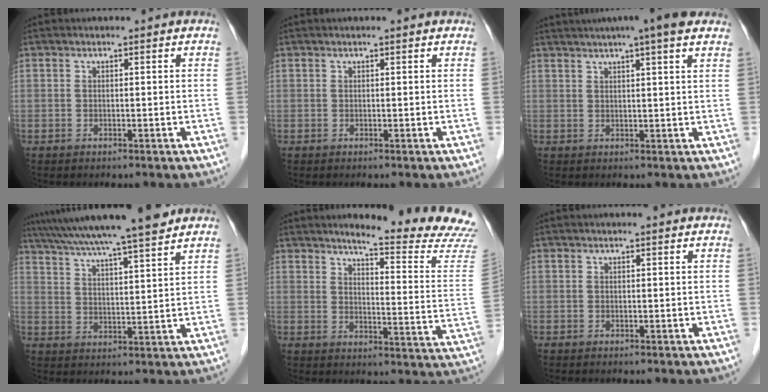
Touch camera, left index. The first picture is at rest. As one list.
[{"total": 0.9, "force": [0.7, 0.0, 0.5], "torque": [-0.008, 0.008, 0.012]}, {"total": 9.8, "force": [7.6, 0.1, 6.2], "torque": [-0.094, 0.024, 0.092]}, {"total": 18.2, "force": [15.8, 0.0, 9.0], "torque": [-0.157, 0.023, 0.236]}, {"total": 17.6, "force": [16.5, -0.8, 6.1], "torque": [-0.083, -0.116, 0.185]}, {"total": 1.9, "force": [1.8, 0.1, 0.5], "torque": [-0.013, 0.008, 0.018]}]